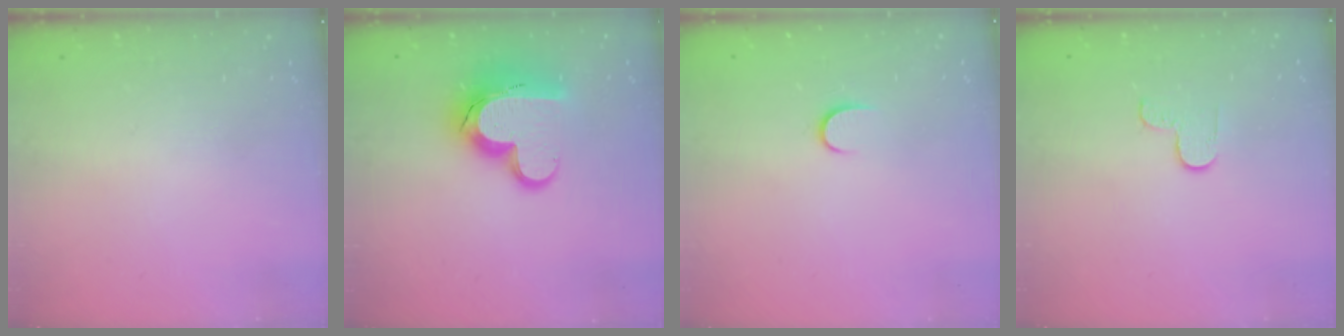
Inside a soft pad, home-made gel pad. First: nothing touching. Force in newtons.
{"total": 15.6, "press": 15.5, "slide": 1.3}
{"total": 5.3, "press": 5.3, "slide": 0.5}
{"total": 3.0, "press": 3.0, "slide": 0.4}